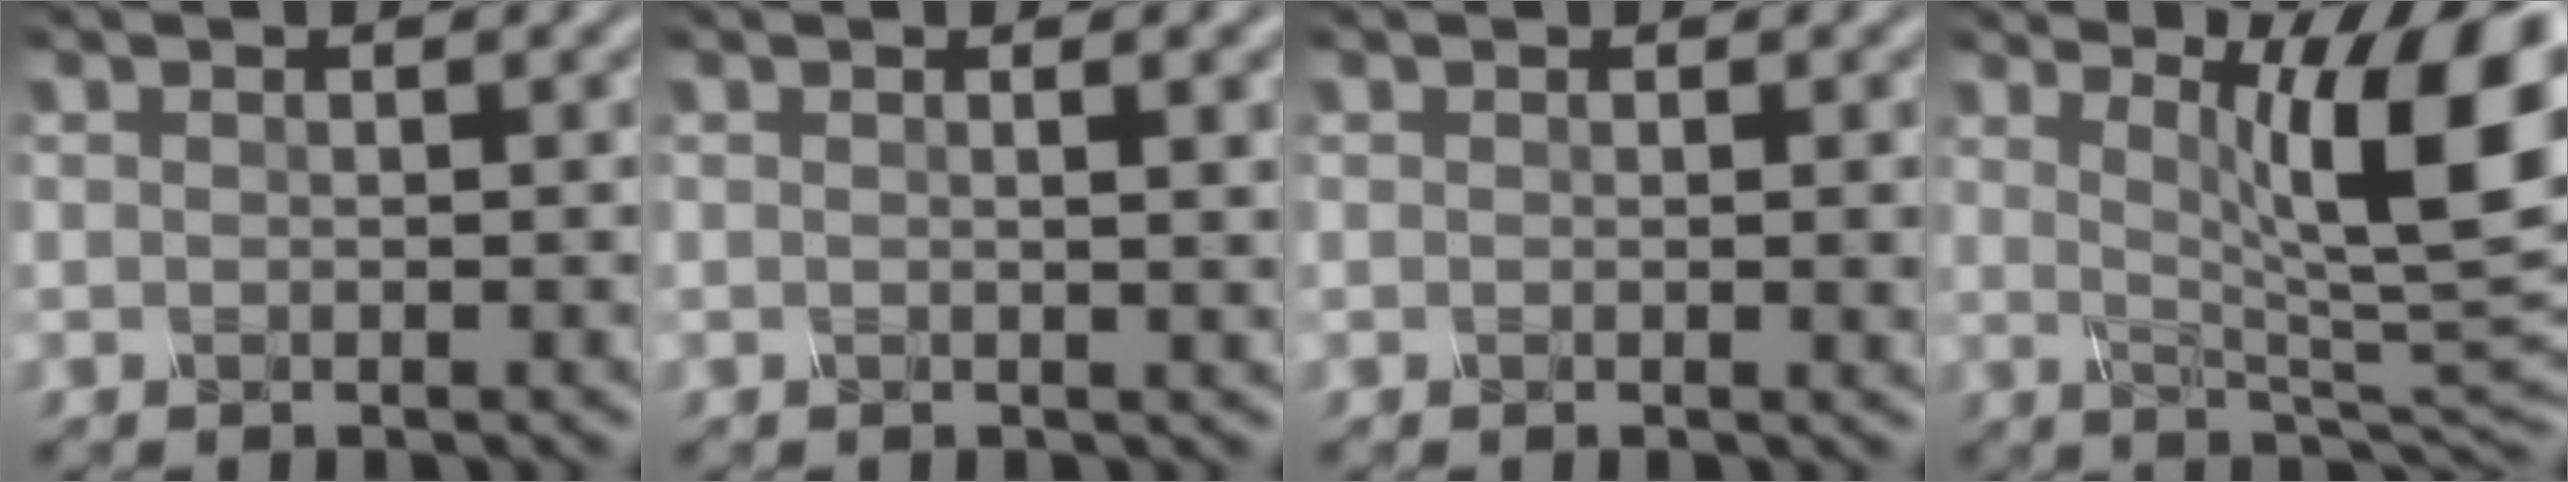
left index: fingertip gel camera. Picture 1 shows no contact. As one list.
[{"total": 3.2, "force": [0.7, 1.1, 2.9], "torque": [-0.025, 0.005, -0.001]}, {"total": 1.5, "force": [0.1, 0.4, 1.5], "torque": [-0.015, 0.000, -0.002]}, {"total": 12.4, "force": [3.4, 2.8, 11.6], "torque": [-0.140, -0.007, 0.052]}]